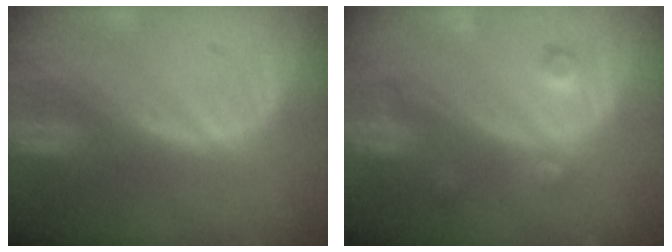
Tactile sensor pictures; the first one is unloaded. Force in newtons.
{"total": 3.7, "press": 3.4, "slide": 1.5}